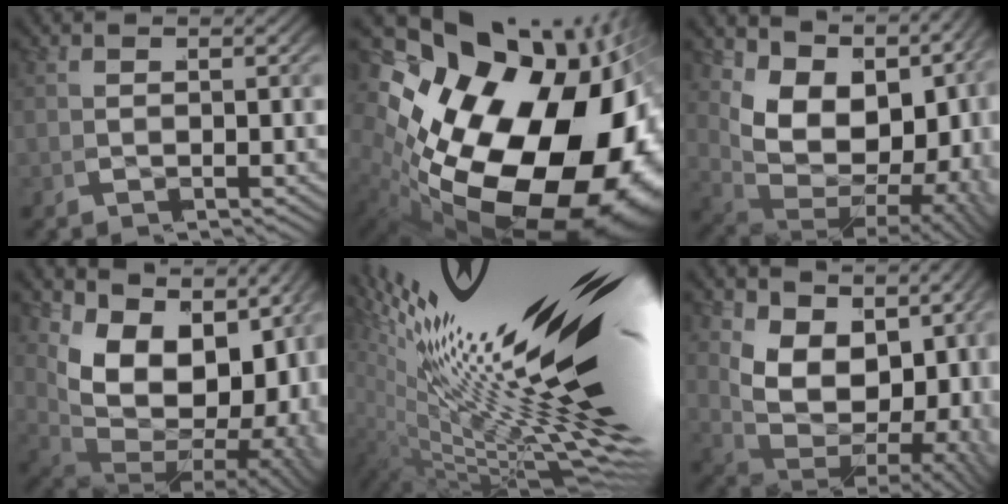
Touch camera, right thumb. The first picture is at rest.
{"total": 30.1, "force": [-2.0, 21.4, 21.1], "torque": [-0.377, -0.059, -0.002]}
{"total": 14.9, "force": [0.0, 10.5, 10.5], "torque": [-0.194, -0.036, 0.016]}
{"total": 17.7, "force": [-0.7, 12.1, 12.9], "torque": [-0.231, -0.051, 0.018]}
{"total": 16.7, "force": [0.9, 7.4, 15.0], "torque": [-0.199, -0.015, 0.024]}
{"total": 11.0, "force": [0.2, 7.4, 8.2], "torque": [-0.163, -0.037, 0.024]}